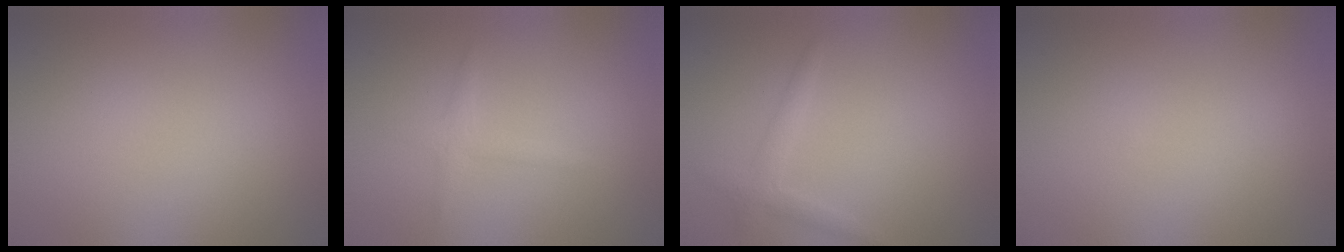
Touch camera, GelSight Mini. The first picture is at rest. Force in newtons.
{"total": 1.5, "press": 1.5, "slide": 0.0}
{"total": 1.6, "press": 1.6, "slide": 0.1}
{"total": 0.0}